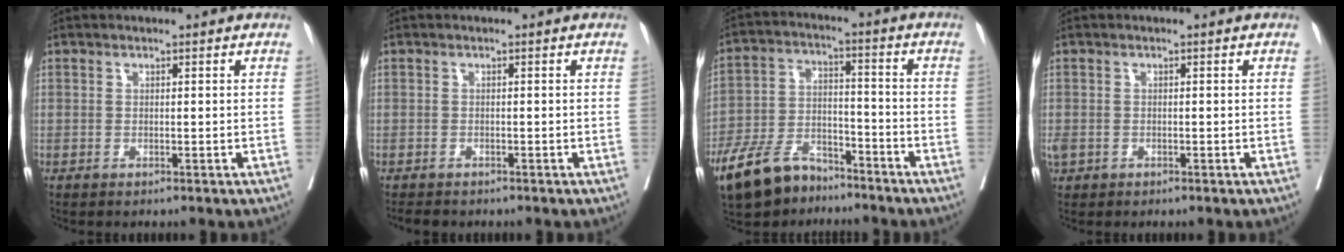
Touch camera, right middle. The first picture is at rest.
{"total": 2.6, "force": [-2.2, 1.0, 0.7], "torque": [-0.015, -0.006, -0.032]}
{"total": 11.4, "force": [-8.9, 5.1, 5.0], "torque": [-0.106, -0.003, -0.163]}
{"total": 2.2, "force": [-0.8, 1.6, 1.2], "torque": [-0.035, 0.000, -0.011]}